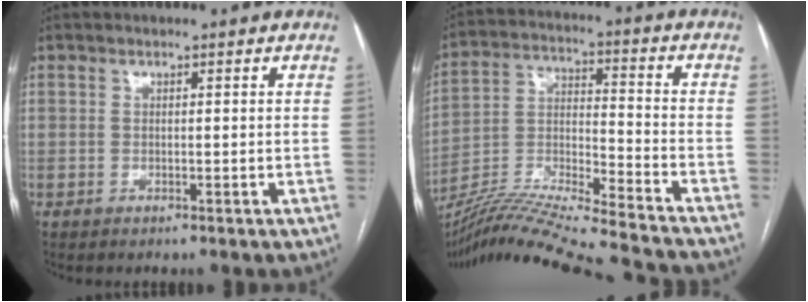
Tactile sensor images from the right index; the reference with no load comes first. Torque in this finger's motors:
{"motor_torque": [-0.60, -1.09, 0.30, 0.09]}